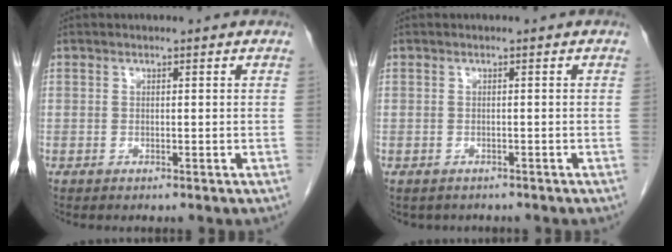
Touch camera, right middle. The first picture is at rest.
{"total": 2.1, "force": [-1.7, 1.2, 0.3], "torque": [-0.009, 0.001, -0.017]}